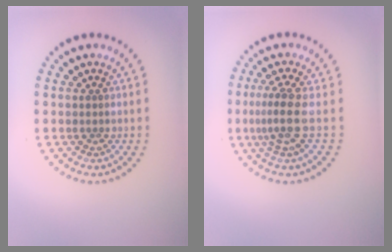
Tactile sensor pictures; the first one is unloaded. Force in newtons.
{"total": 2.8, "press": 2.0, "slide": 2.0}